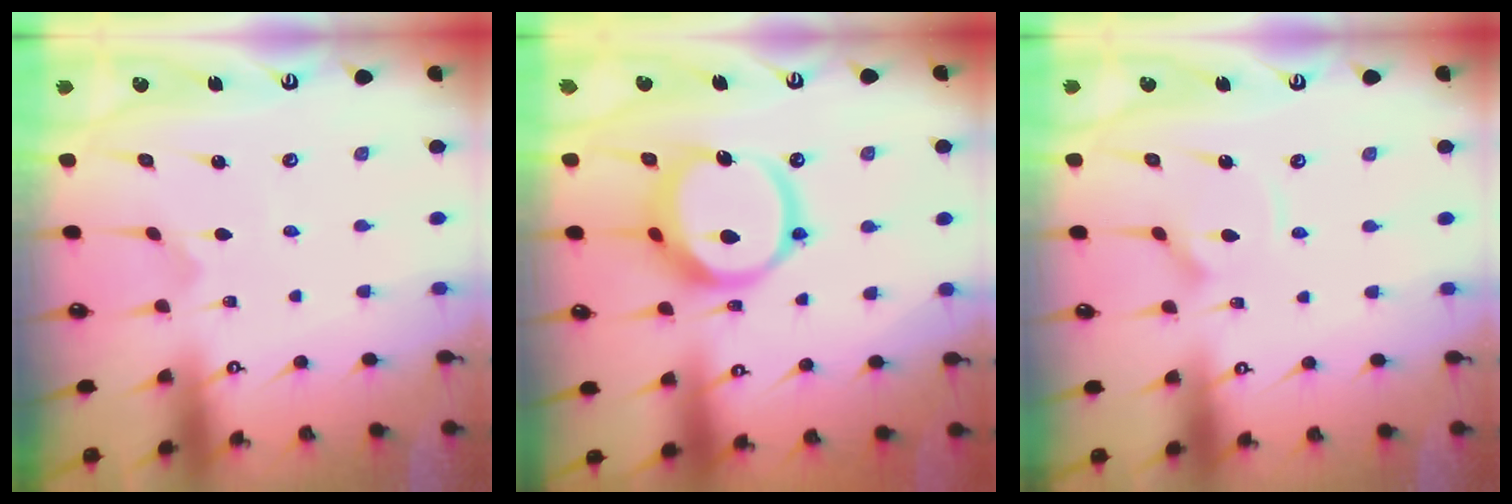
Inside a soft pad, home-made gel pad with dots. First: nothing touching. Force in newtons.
{"total": 15.9, "press": 15.7, "slide": 2.2}
{"total": 3.2, "press": 3.2, "slide": 0.7}